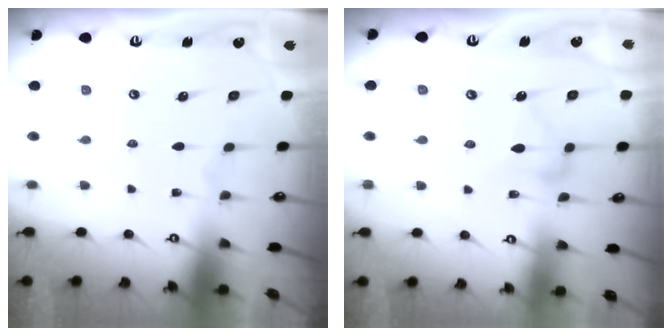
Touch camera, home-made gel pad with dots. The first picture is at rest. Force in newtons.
{"total": 8.7, "press": 8.7, "slide": 0.4}